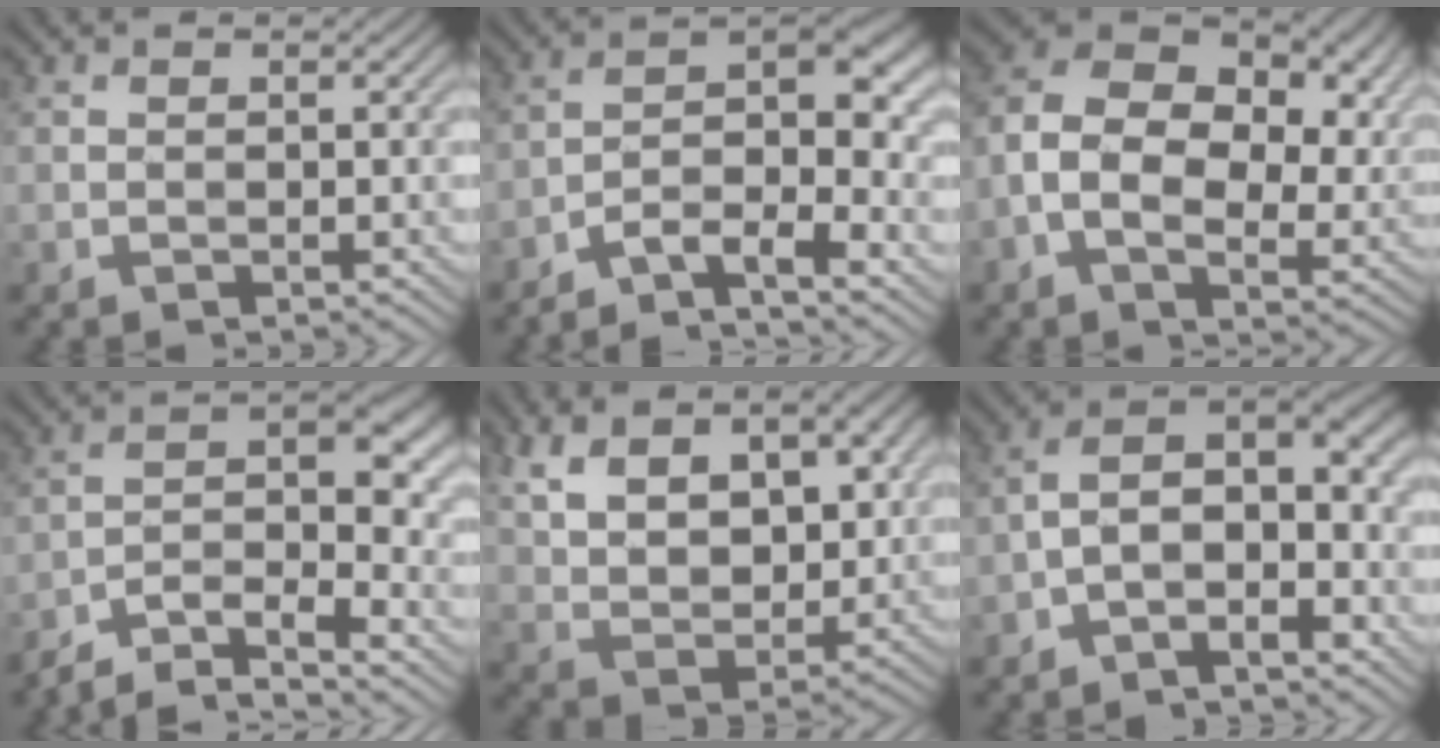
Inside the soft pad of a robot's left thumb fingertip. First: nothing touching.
{"total": 8.5, "force": [-5.6, 2.3, 6.0], "torque": [-0.086, 0.008, -0.109]}
{"total": 14.3, "force": [1.0, 9.9, 10.3], "torque": [-0.201, -0.007, 0.017]}
{"total": 9.1, "force": [-6.1, 3.0, 6.0], "torque": [-0.082, -0.002, -0.121]}
{"total": 12.1, "force": [4.6, 7.0, 8.8], "torque": [-0.174, -0.004, 0.087]}
{"total": 8.0, "force": [-3.1, 3.7, 6.4], "torque": [-0.104, 0.010, -0.064]}